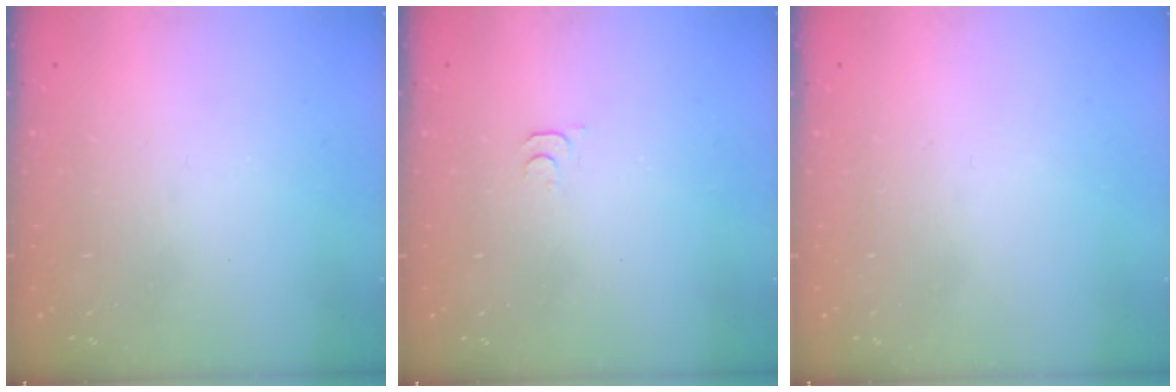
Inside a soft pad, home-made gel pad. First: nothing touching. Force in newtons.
{"total": 4.9, "press": 4.9, "slide": 0.5}
{"total": 1.6, "press": 1.6, "slide": 0.1}